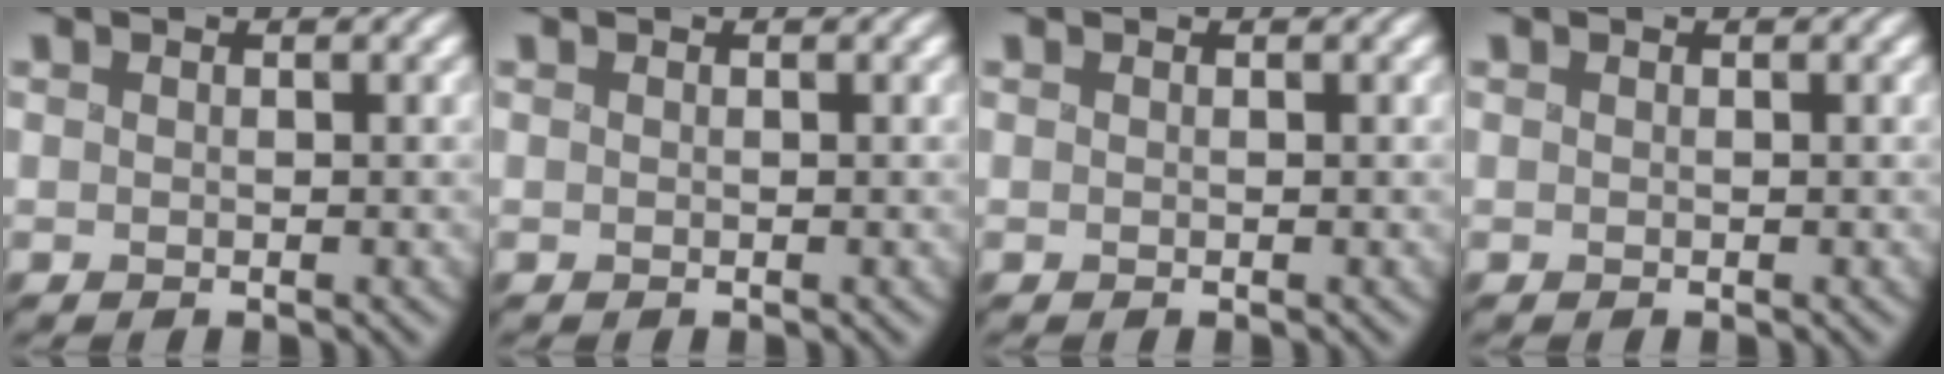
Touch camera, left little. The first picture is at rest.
{"total": 0.0}
{"total": 0.0}
{"total": 0.0}